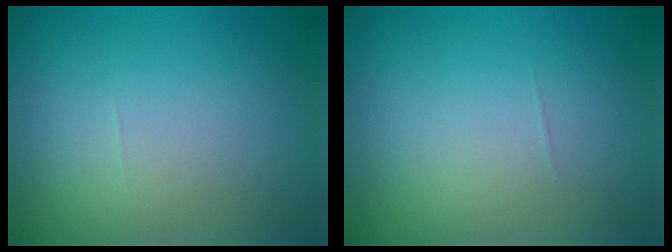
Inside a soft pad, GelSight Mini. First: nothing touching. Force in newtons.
{"total": 0.0}